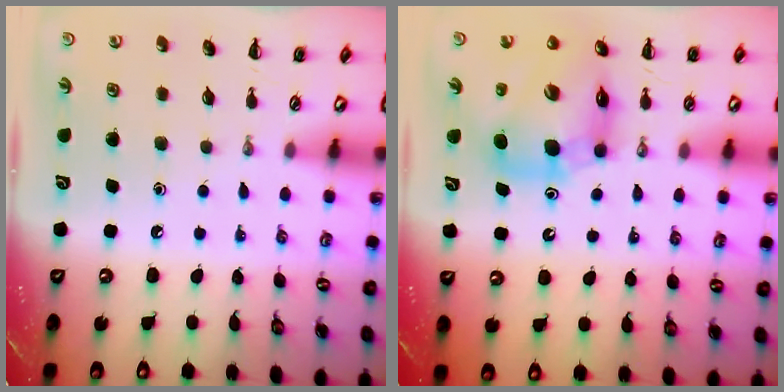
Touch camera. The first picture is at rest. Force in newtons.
{"total": 11.5, "press": 11.0, "slide": 3.1}